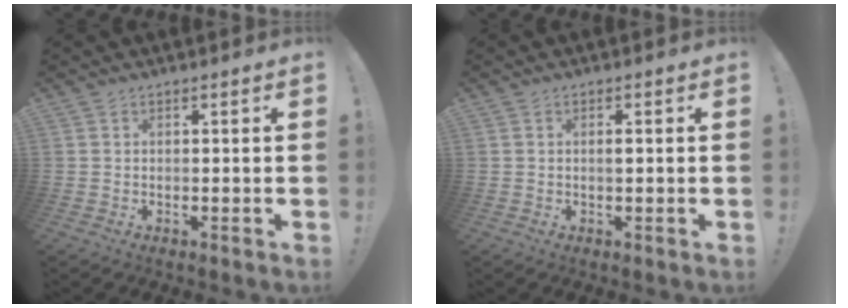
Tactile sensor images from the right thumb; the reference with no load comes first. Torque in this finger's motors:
{"motor_torque": [-0.02, -0.19, 0.07, 0.27, 0.06]}